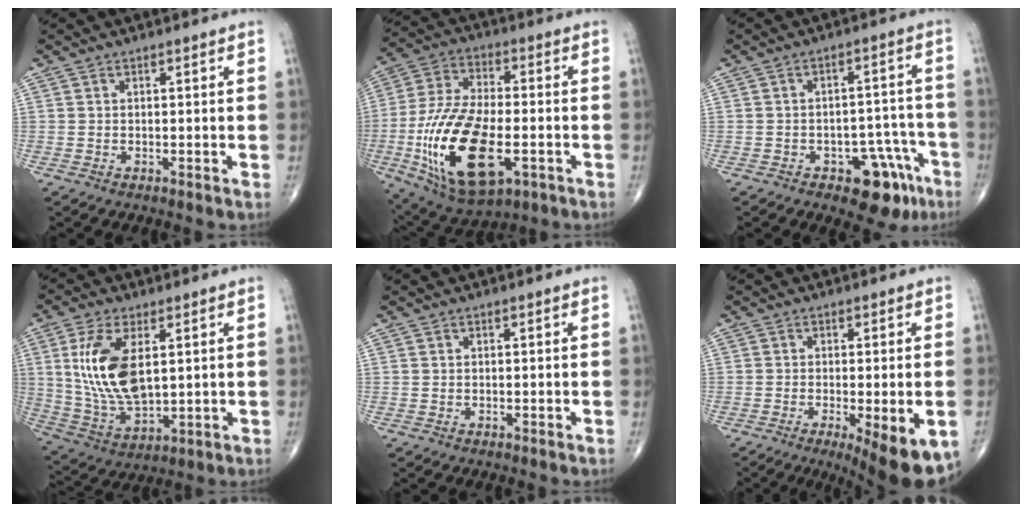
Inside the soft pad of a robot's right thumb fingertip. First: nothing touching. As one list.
[{"total": 22.2, "force": [-5.8, 10.7, 18.6], "torque": [-0.371, 0.007, -0.089]}, {"total": 10.2, "force": [-5.6, 5.3, 6.6], "torque": [-0.044, 0.044, -0.069]}, {"total": 14.6, "force": [3.3, 7.2, 12.3], "torque": [-0.245, -0.019, 0.076]}, {"total": 0.0}, {"total": 12.3, "force": [-5.5, 3.5, 10.4], "torque": [-0.122, -0.010, -0.073]}]